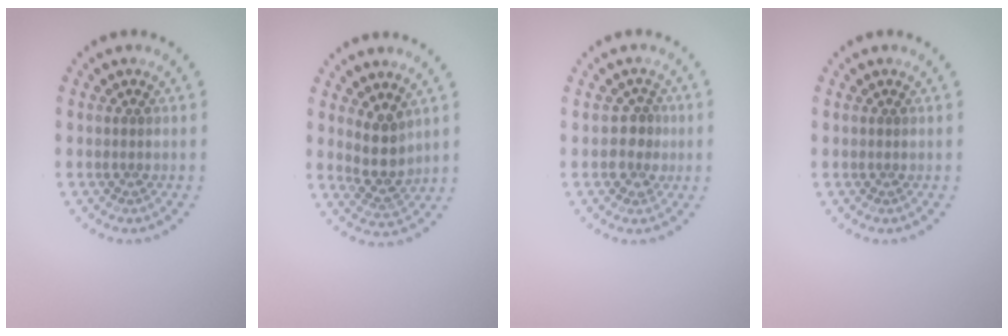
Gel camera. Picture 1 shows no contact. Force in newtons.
{"total": 2.8, "press": 2.3, "slide": 1.6}
{"total": 2.1, "press": 1.9, "slide": 0.9}
{"total": 0.0}